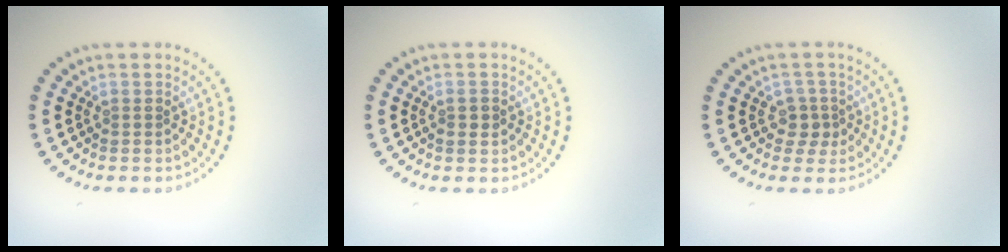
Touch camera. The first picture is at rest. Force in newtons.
{"total": 1.2, "press": 1.2, "slide": 0.2}
{"total": 1.9, "press": 1.6, "slide": 1.1}